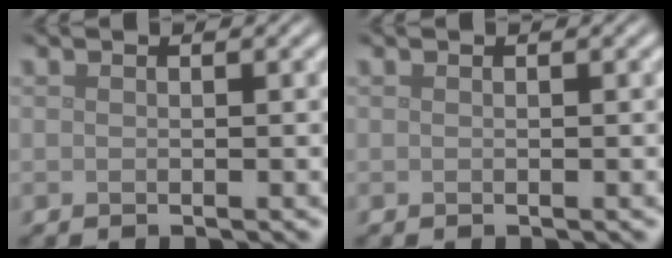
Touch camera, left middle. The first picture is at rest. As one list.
[{"total": 0.0}]